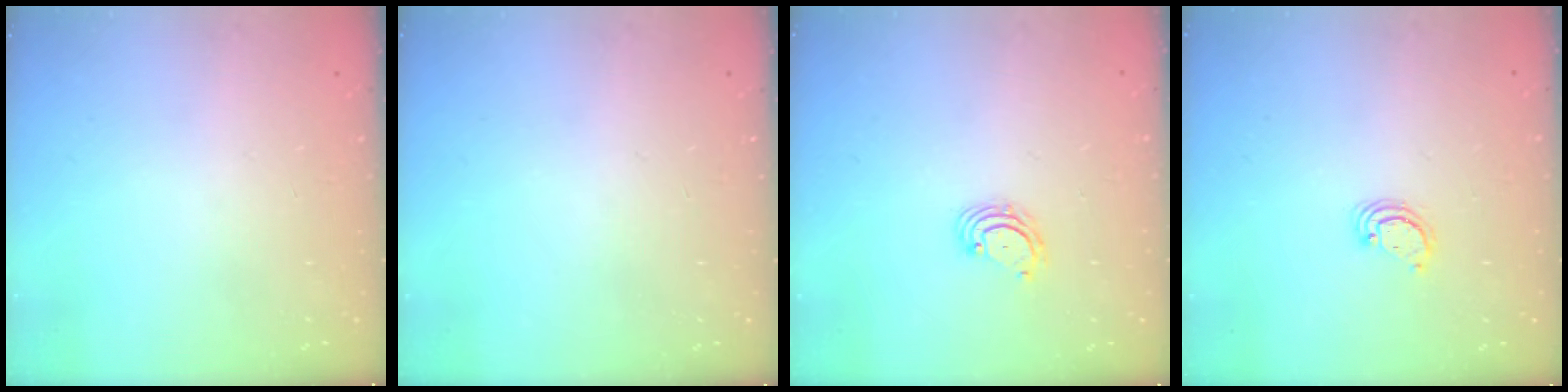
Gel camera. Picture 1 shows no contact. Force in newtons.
{"total": 0.0}
{"total": 3.3, "press": 3.3, "slide": 0.4}
{"total": 2.6, "press": 2.6, "slide": 0.3}